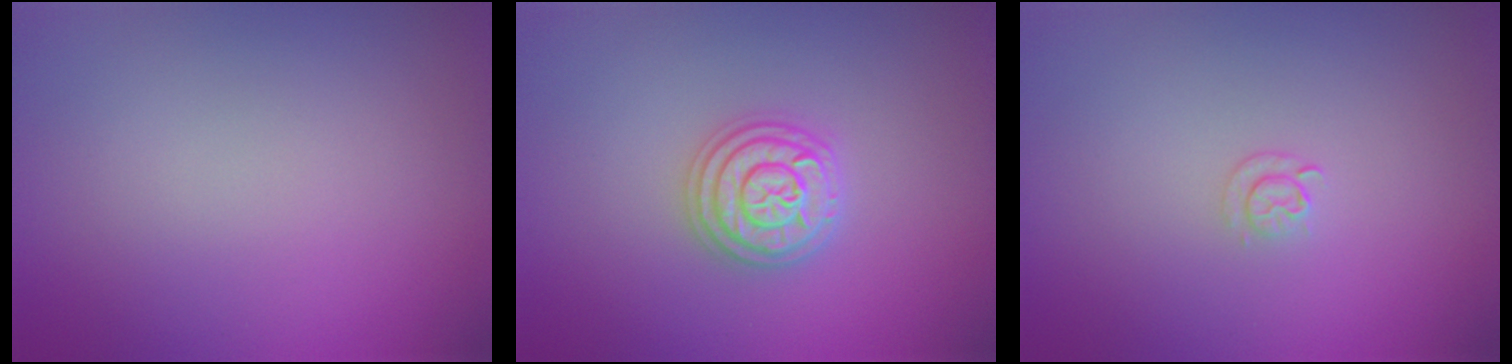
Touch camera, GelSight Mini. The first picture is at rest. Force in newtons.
{"total": 3.5, "press": 3.4, "slide": 0.6}
{"total": 0.9, "press": 0.6, "slide": 0.6}